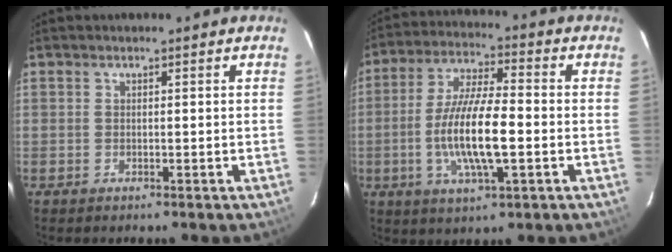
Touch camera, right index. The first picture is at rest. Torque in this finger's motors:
{"motor_torque": [1.38, -0.68, 0.59, 0.21]}